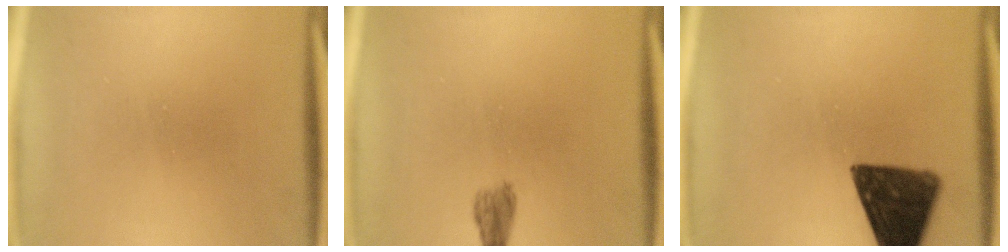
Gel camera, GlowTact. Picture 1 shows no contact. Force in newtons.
{"total": 1.6}
{"total": 13.1}